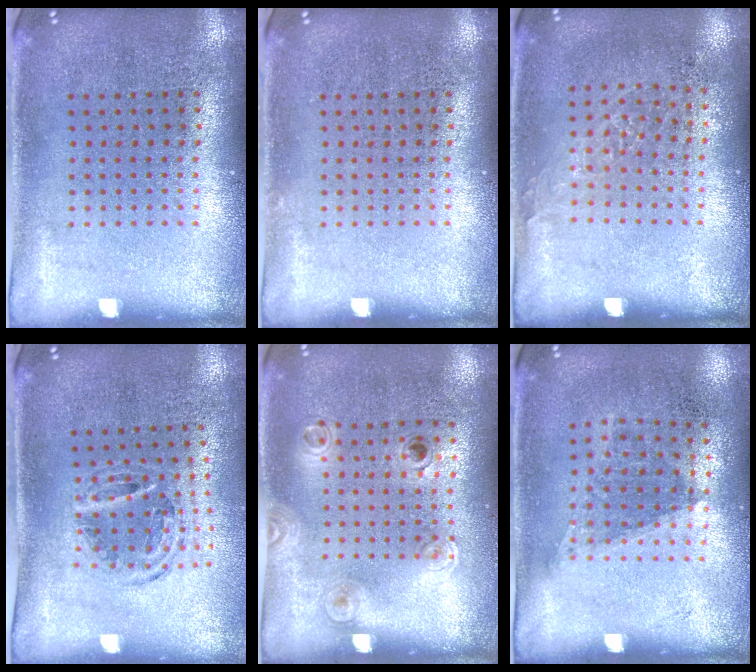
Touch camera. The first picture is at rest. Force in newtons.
{"total": 0.0}
{"total": 0.9, "press": 0.8, "slide": 0.4}
{"total": 0.9, "press": 0.9, "slide": 0.1}
{"total": 1.1, "press": 0.8, "slide": 0.8}
{"total": 1.1, "press": 0.8, "slide": 0.8}